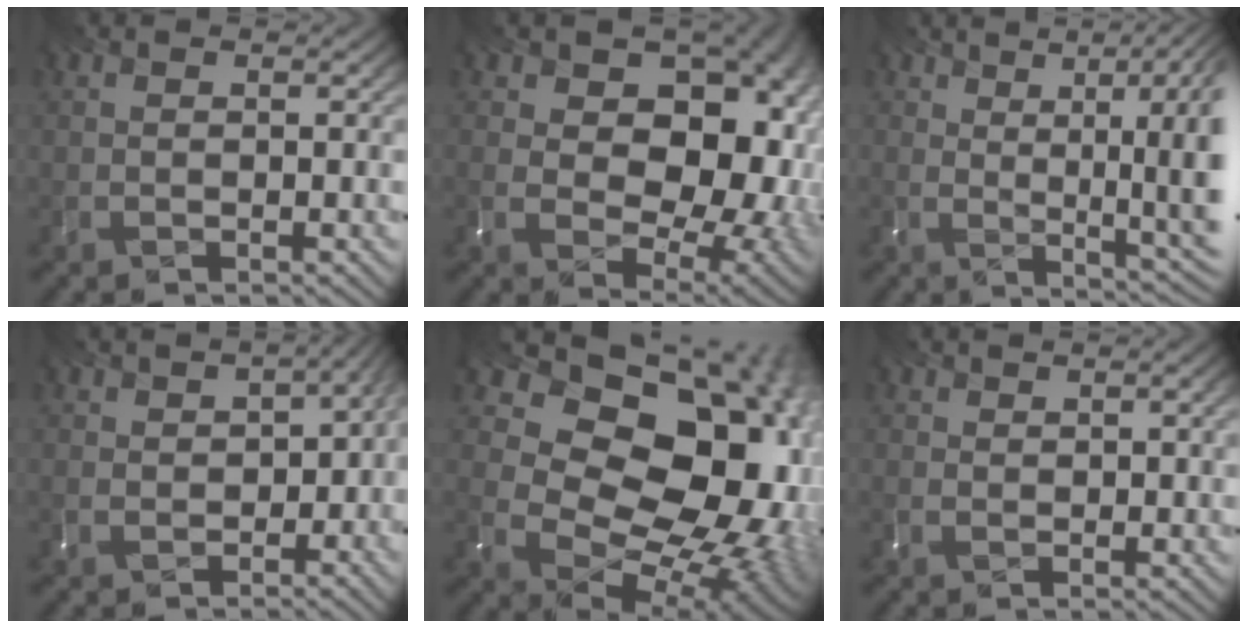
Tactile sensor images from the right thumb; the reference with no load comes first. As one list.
[{"total": 13.9, "force": [1.9, 10.4, 9.1], "torque": [-0.118, -0.009, 0.065]}, {"total": 12.1, "force": [3.4, 4.5, 10.7], "torque": [-0.159, 0.009, 0.082]}, {"total": 7.2, "force": [-0.9, 4.8, 5.3], "torque": [-0.098, -0.015, 0.019]}, {"total": 17.4, "force": [2.3, 13.5, 10.7], "torque": [-0.172, -0.019, 0.092]}, {"total": 0.7, "force": [0.7, 0.0, 0.1], "torque": [-0.016, -0.004, 0.036]}]